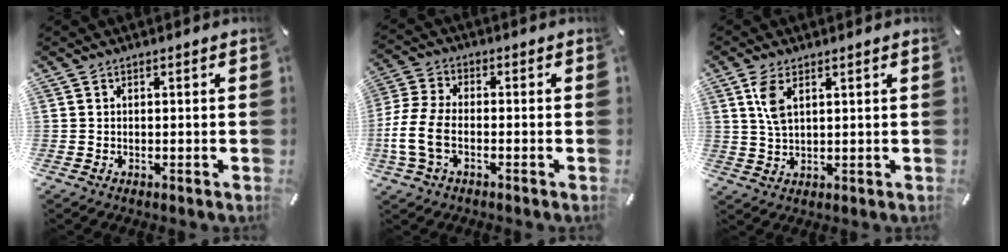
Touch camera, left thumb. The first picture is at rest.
{"total": 8.6, "force": [-2.8, 5.1, 6.3], "torque": [-0.146, 0.001, -0.050]}
{"total": 5.3, "force": [2.4, 2.2, 4.2], "torque": [-0.090, 0.003, 0.042]}